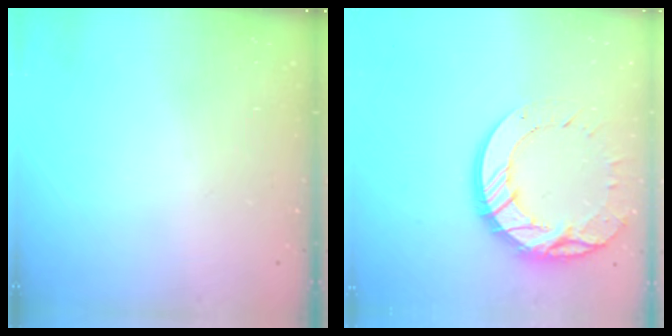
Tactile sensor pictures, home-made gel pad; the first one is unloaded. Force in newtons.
{"total": 17.3, "press": 17.2, "slide": 1.8}